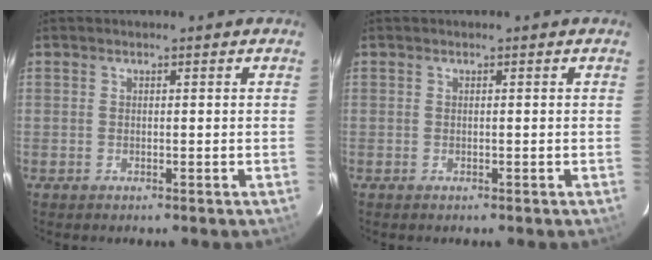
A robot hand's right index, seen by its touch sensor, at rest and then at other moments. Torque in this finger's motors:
{"motor_torque": [0.04, -0.04, -0.03, 0.00]}